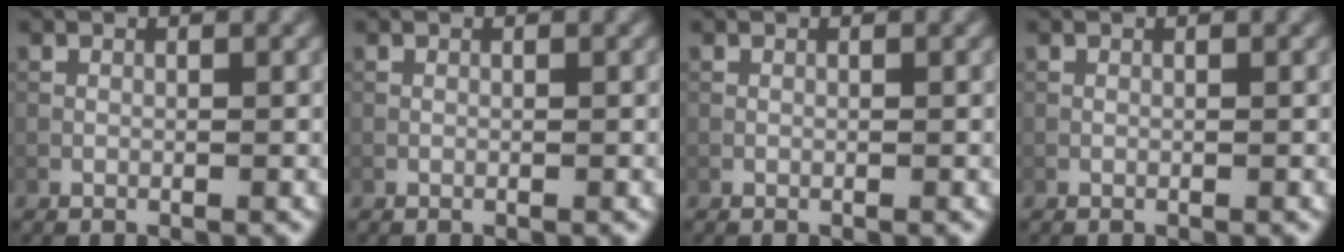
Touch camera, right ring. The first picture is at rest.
{"total": 0.0}
{"total": 0.0}
{"total": 0.0}